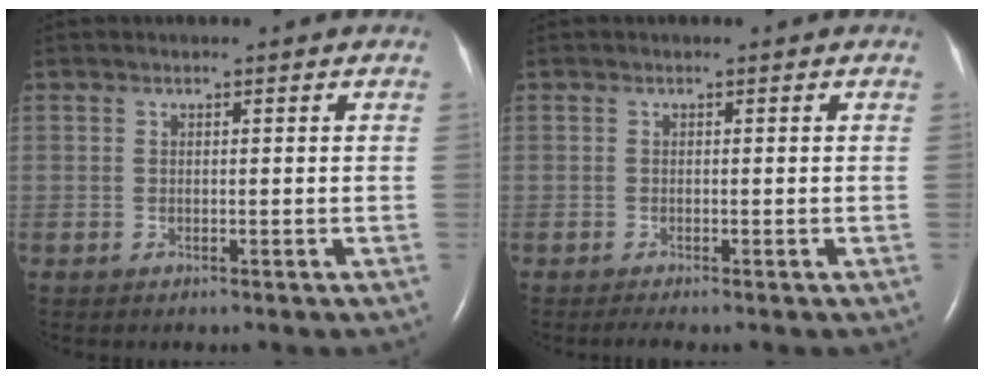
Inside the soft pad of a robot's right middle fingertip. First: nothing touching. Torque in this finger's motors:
{"motor_torque": [0.08, -0.05, 0.01, 0.00]}